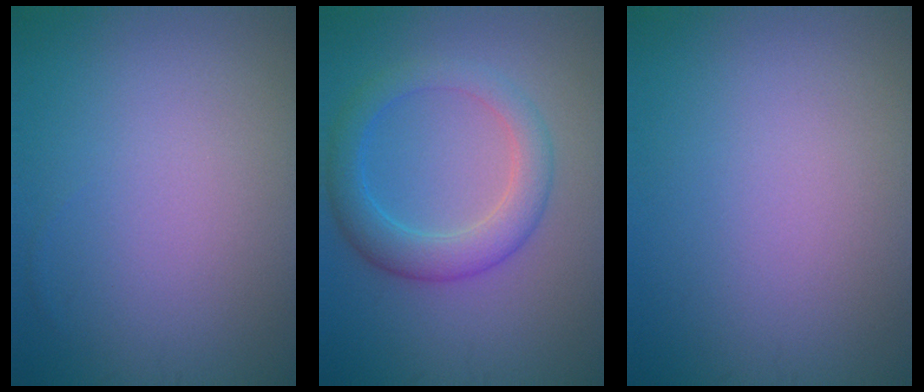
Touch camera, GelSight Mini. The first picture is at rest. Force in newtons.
{"total": 4.4, "press": 4.4, "slide": 0.1}
{"total": 0.0}